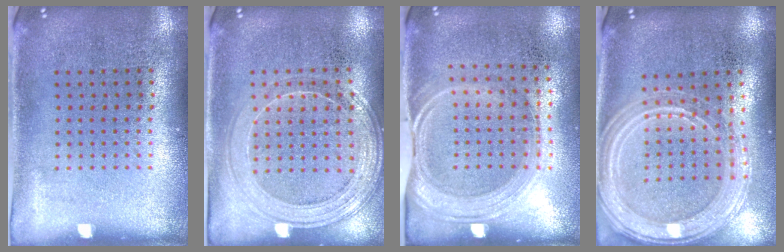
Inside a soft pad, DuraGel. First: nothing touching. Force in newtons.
{"total": 1.5, "press": 1.5, "slide": 0.4}
{"total": 1.6, "press": 1.4, "slide": 0.9}
{"total": 2.1, "press": 1.9, "slide": 0.9}